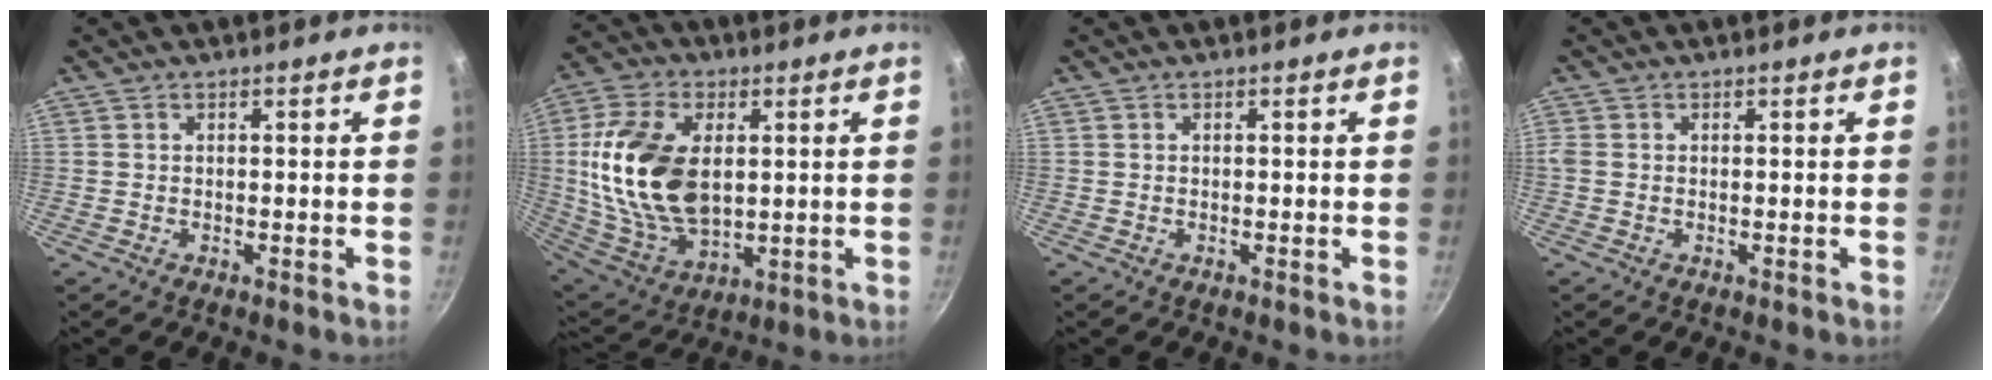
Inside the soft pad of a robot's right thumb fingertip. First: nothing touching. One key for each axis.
{"total": 20.3, "fx": 2.5, "fy": 12.5, "fz": 15.9, "tx": -0.294, "ty": -0.009, "tz": 0.056}
{"total": 0.0}
{"total": 1.2, "fx": -0.1, "fy": 1.0, "fz": 0.7, "tx": -0.015, "ty": 0.002, "tz": -0.002}